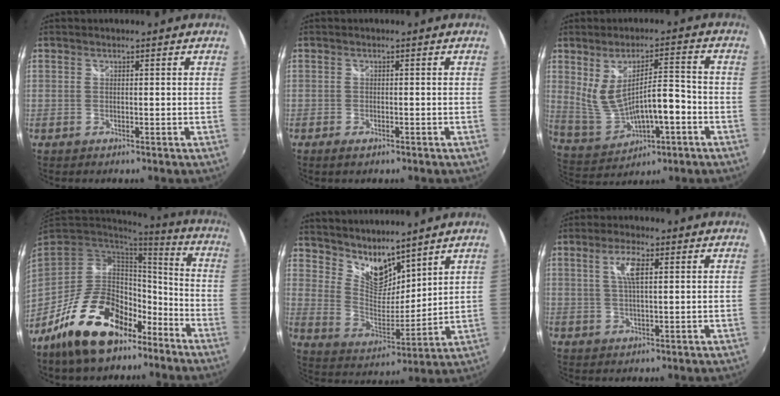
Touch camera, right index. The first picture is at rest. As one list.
[{"total": 1.8, "force": [-1.3, 0.8, 1.0], "torque": [-0.022, -0.006, -0.023]}, {"total": 10.7, "force": [-1.9, 3.6, 9.8], "torque": [-0.178, -0.016, 0.002]}, {"total": 20.6, "force": [-12.8, 11.0, 11.8], "torque": [-0.226, 0.017, -0.195]}, {"total": 10.6, "force": [9.0, 3.9, 3.9], "torque": [-0.073, -0.009, 0.177]}, {"total": 4.7, "force": [1.5, 1.4, 4.3], "torque": [-0.080, 0.005, 0.027]}]